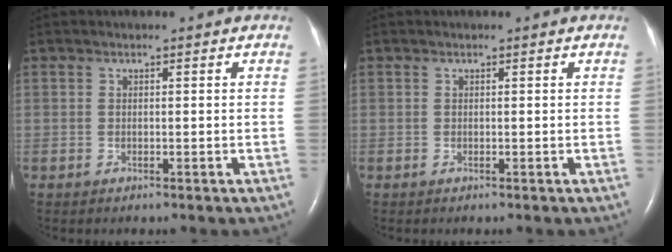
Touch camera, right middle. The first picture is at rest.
{"total": 0.0}